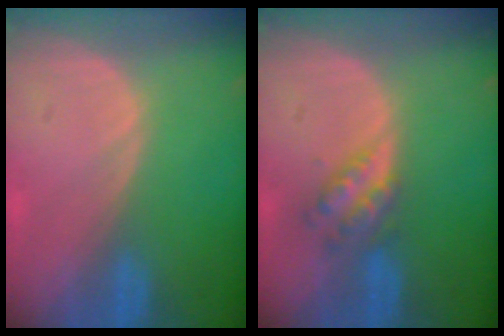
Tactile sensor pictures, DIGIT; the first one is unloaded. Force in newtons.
{"total": 4.0, "press": 4.0, "slide": 0.3}